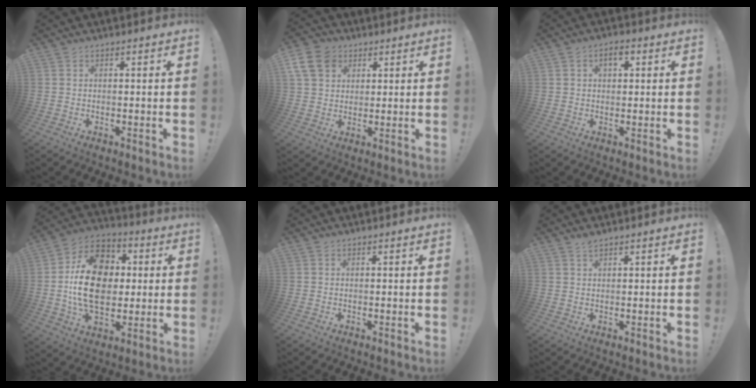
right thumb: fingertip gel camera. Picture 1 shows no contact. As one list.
[{"total": 10.5, "force": [4.6, 8.1, 4.9], "torque": [-0.086, -0.017, 0.095]}, {"total": 4.0, "force": [1.1, 2.4, 2.9], "torque": [-0.038, 0.003, 0.016]}, {"total": 20.8, "force": [0.2, 14.8, 14.6], "torque": [-0.246, 0.016, 0.009]}, {"total": 0.0}, {"total": 1.3, "force": [1.1, 0.1, 0.7], "torque": [-0.010, -0.002, 0.019]}]